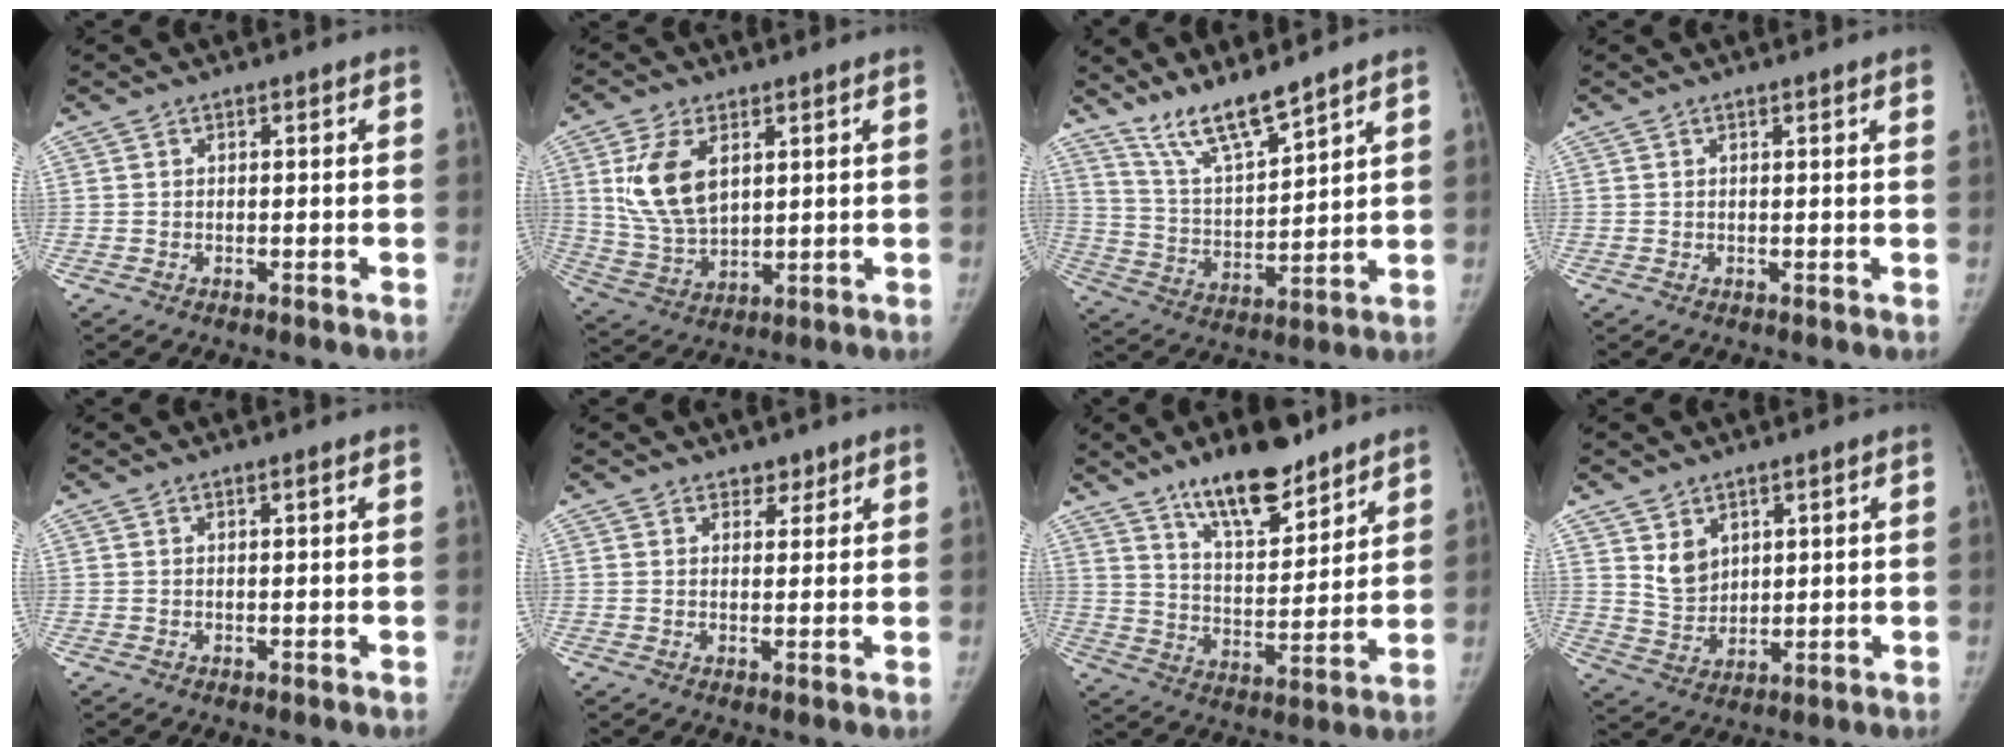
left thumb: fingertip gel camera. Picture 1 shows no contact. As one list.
[{"total": 11.9, "force": [3.7, 6.8, 9.0], "torque": [-0.164, -0.013, 0.082]}, {"total": 10.3, "force": [8.7, 1.1, 5.4], "torque": [-0.091, -0.059, 0.174]}, {"total": 2.1, "force": [1.4, -0.1, 1.6], "torque": [-0.019, 0.002, 0.013]}, {"total": 0.0}, {"total": 2.1, "force": [1.7, 1.3, 0.3], "torque": [0.018, -0.008, 0.020]}, {"total": 15.1, "force": [11.0, 5.2, 8.9], "torque": [-0.109, -0.070, 0.189]}, {"total": 5.5, "force": [2.7, 4.0, 2.6], "torque": [-0.023, -0.023, 0.063]}]